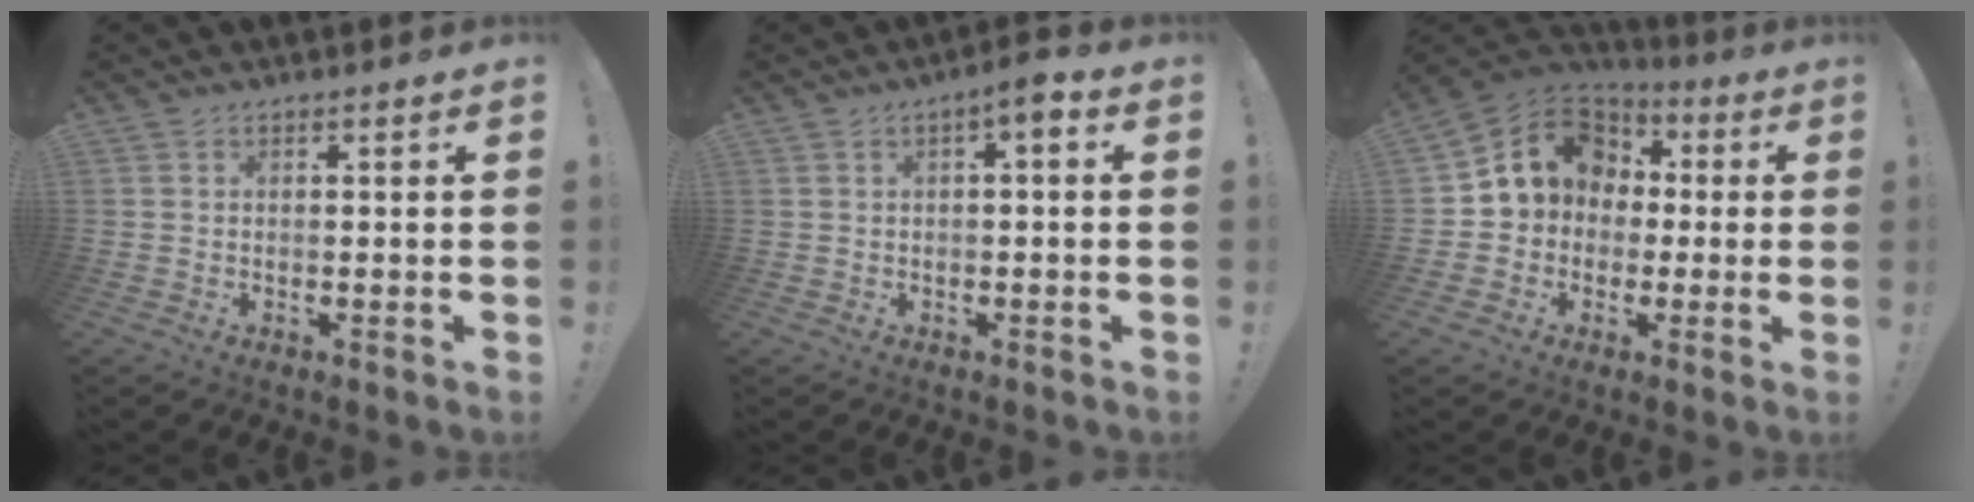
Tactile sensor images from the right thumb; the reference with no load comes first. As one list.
[{"total": 3.6, "force": [0.4, 0.7, 3.5], "torque": [-0.056, 0.001, 0.001]}, {"total": 12.7, "force": [2.7, 11.2, 5.4], "torque": [-0.071, 0.000, 0.062]}]